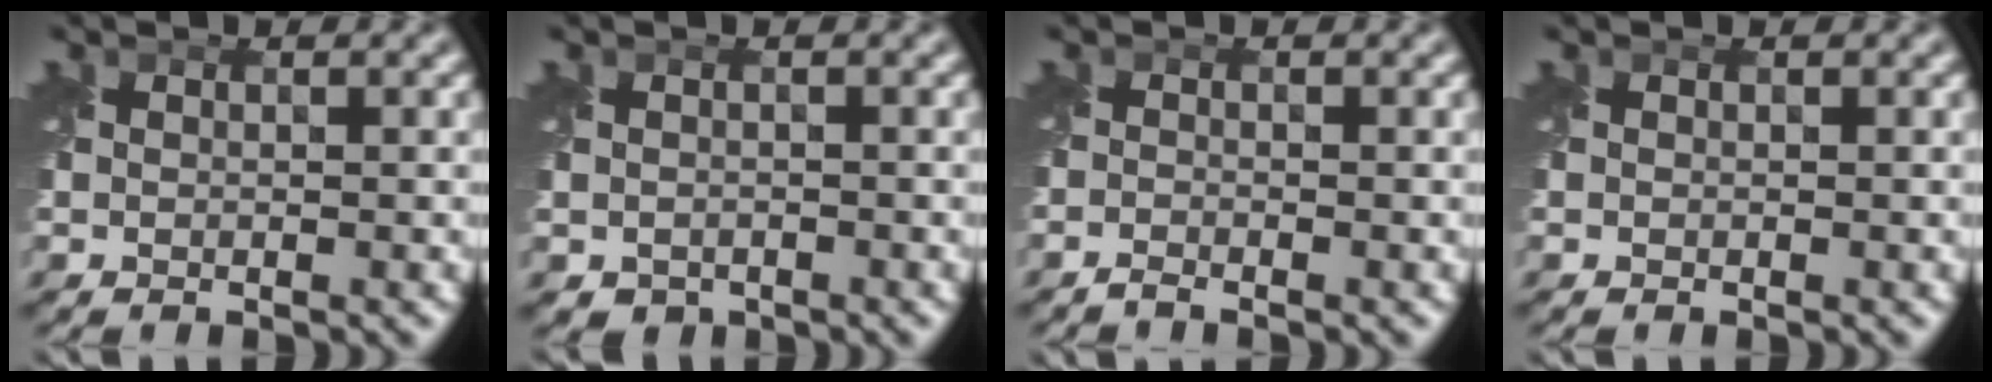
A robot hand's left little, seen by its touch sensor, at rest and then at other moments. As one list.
[{"total": 1.2, "force": [-0.7, 1.0, 0.3], "torque": [-0.007, -0.012, -0.012]}, {"total": 0.9, "force": [-0.8, 0.0, 0.3], "torque": [-0.005, -0.005, -0.023]}, {"total": 0.0}]